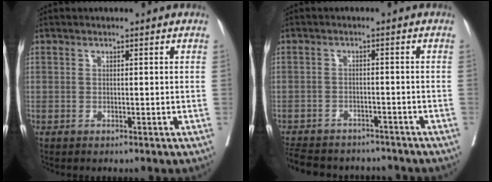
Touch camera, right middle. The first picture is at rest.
{"total": 15.4, "force": [-13.5, 5.5, 5.2], "torque": [-0.139, -0.007, -0.182]}